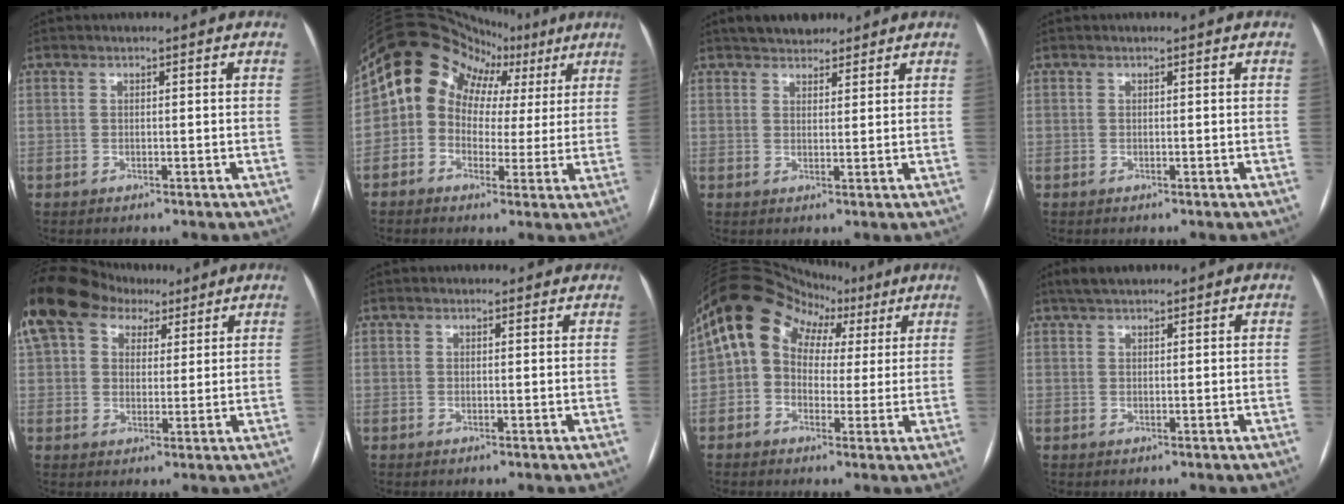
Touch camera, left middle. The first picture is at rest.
{"total": 14.0, "force": [5.1, 12.0, 5.3], "torque": [-0.083, 0.071, 0.066]}
{"total": 5.5, "force": [4.6, 2.3, 1.8], "torque": [-0.017, 0.016, 0.077]}
{"total": 0.0}
{"total": 19.7, "force": [11.3, 13.1, 9.3], "torque": [-0.240, 0.090, 0.201]}
{"total": 2.1, "force": [1.9, 0.9, 0.0], "torque": [0.005, 0.006, 0.014]}
{"total": 13.3, "force": [4.9, 10.5, 6.6], "torque": [-0.115, 0.074, 0.076]}
{"total": 3.2, "force": [2.6, 1.0, 1.6], "torque": [-0.030, 0.017, 0.047]}